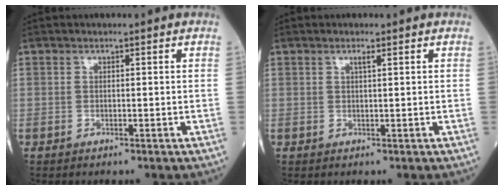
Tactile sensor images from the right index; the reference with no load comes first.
{"total": 0.9, "force": [0.5, 0.0, 0.7], "torque": [-0.015, 0.000, 0.008]}